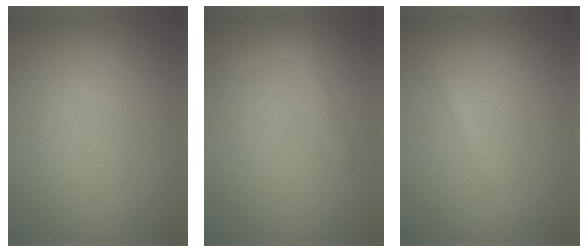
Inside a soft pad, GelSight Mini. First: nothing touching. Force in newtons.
{"total": 1.4, "press": 1.4, "slide": 0.1}
{"total": 0.6, "press": 0.6, "slide": 0.0}